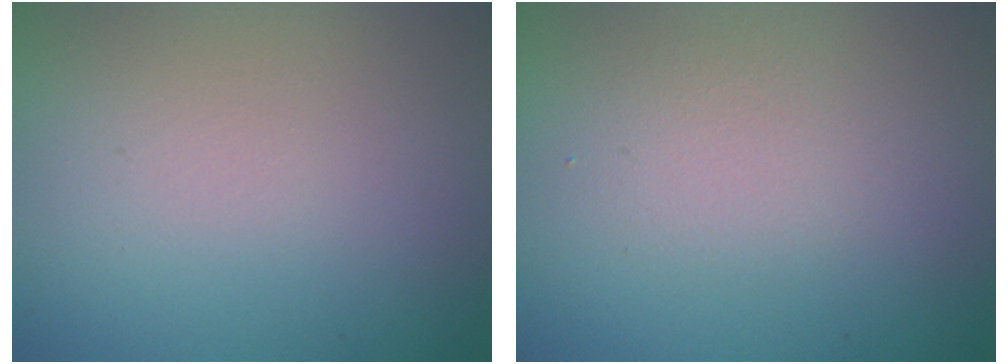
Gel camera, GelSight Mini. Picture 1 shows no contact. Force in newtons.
{"total": 1.6, "press": 1.6, "slide": 0.1}